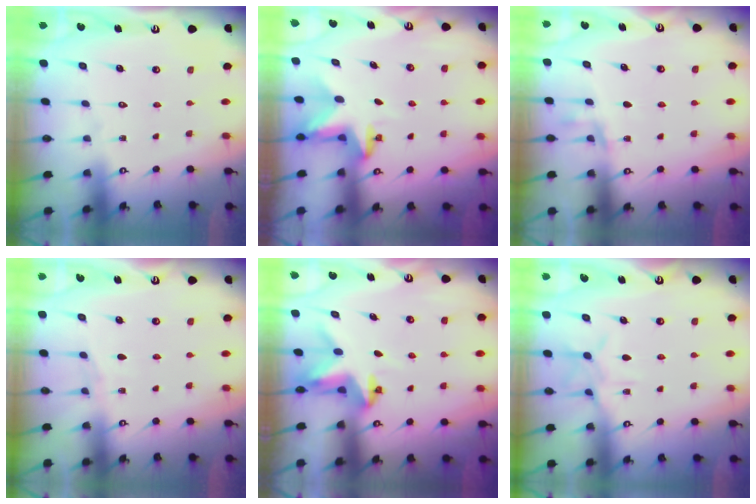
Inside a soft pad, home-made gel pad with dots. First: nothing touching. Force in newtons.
{"total": 2.9, "press": 2.9, "slide": 0.1}
{"total": 4.8, "press": 4.7, "slide": 1.1}
{"total": 3.2, "press": 3.1, "slide": 0.4}
{"total": 3.0, "press": 3.0, "slide": 0.0}
{"total": 8.5, "press": 8.5, "slide": 0.5}